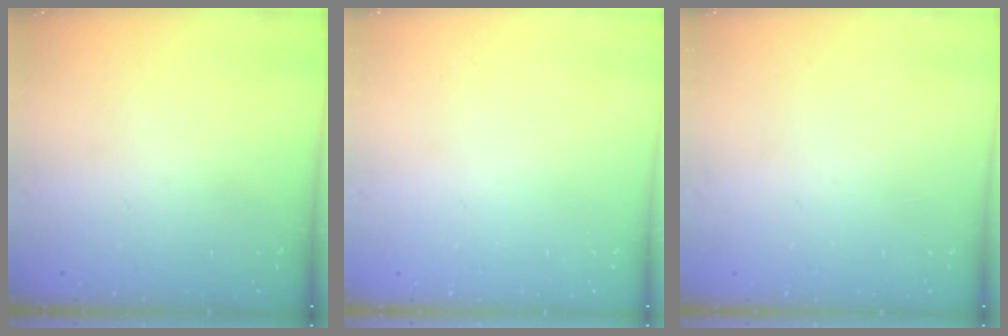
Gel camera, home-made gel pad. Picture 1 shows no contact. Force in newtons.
{"total": 0.0}
{"total": 0.0}